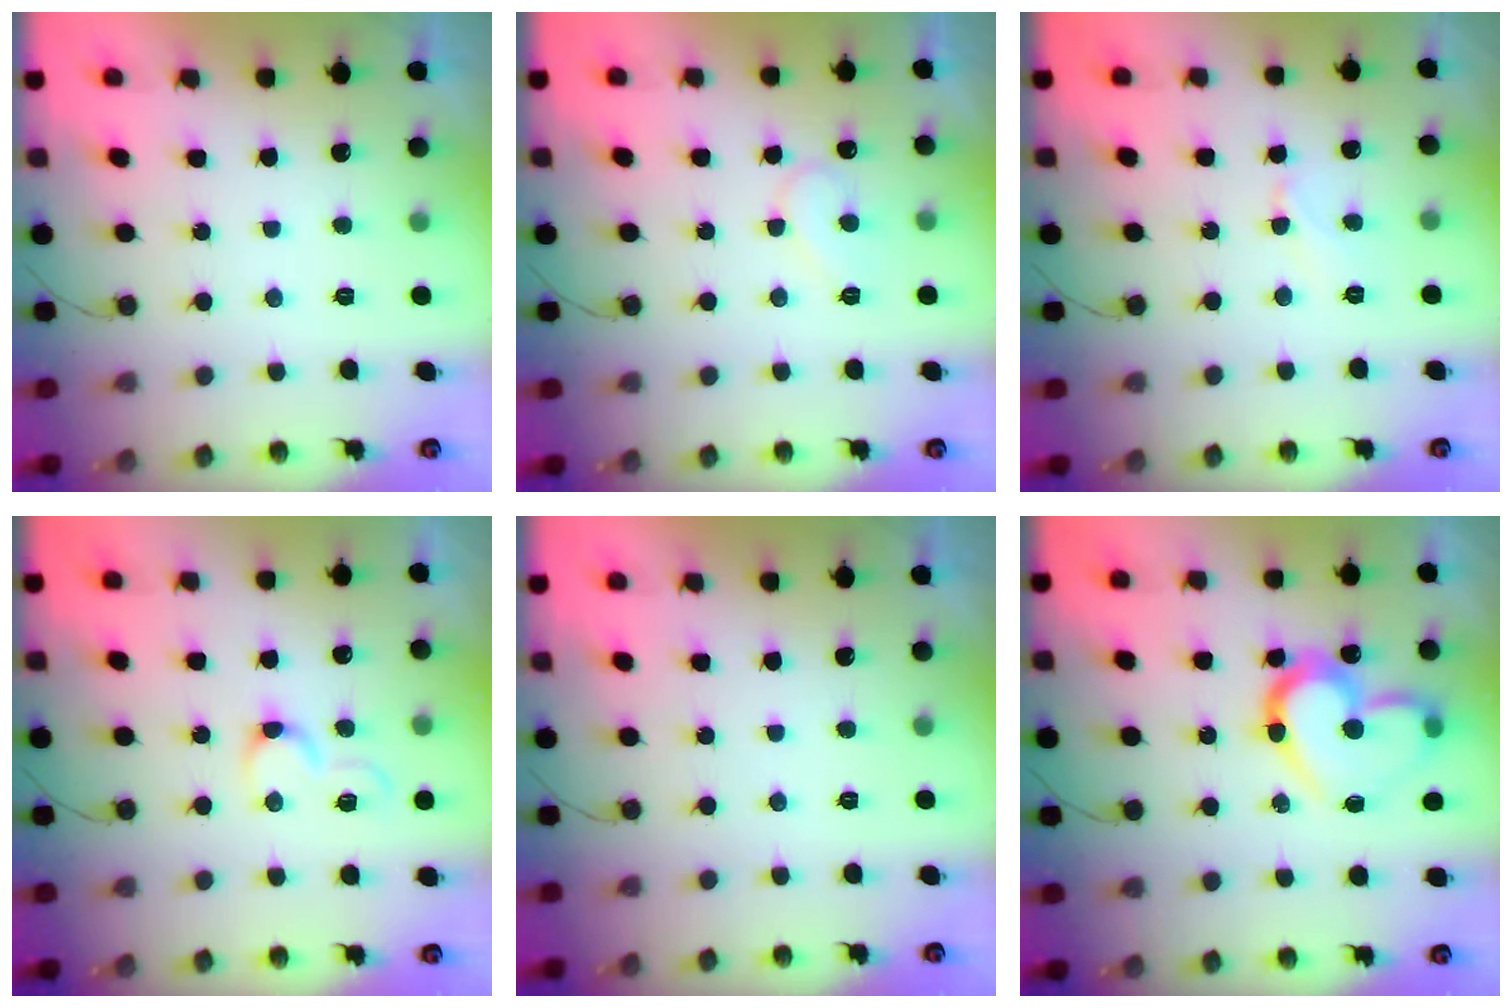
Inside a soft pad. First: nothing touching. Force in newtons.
{"total": 6.7, "press": 6.7, "slide": 0.7}
{"total": 4.5, "press": 4.5, "slide": 0.7}
{"total": 4.9, "press": 4.9, "slide": 0.8}
{"total": 0.0}
{"total": 16.8, "press": 16.7, "slide": 1.5}